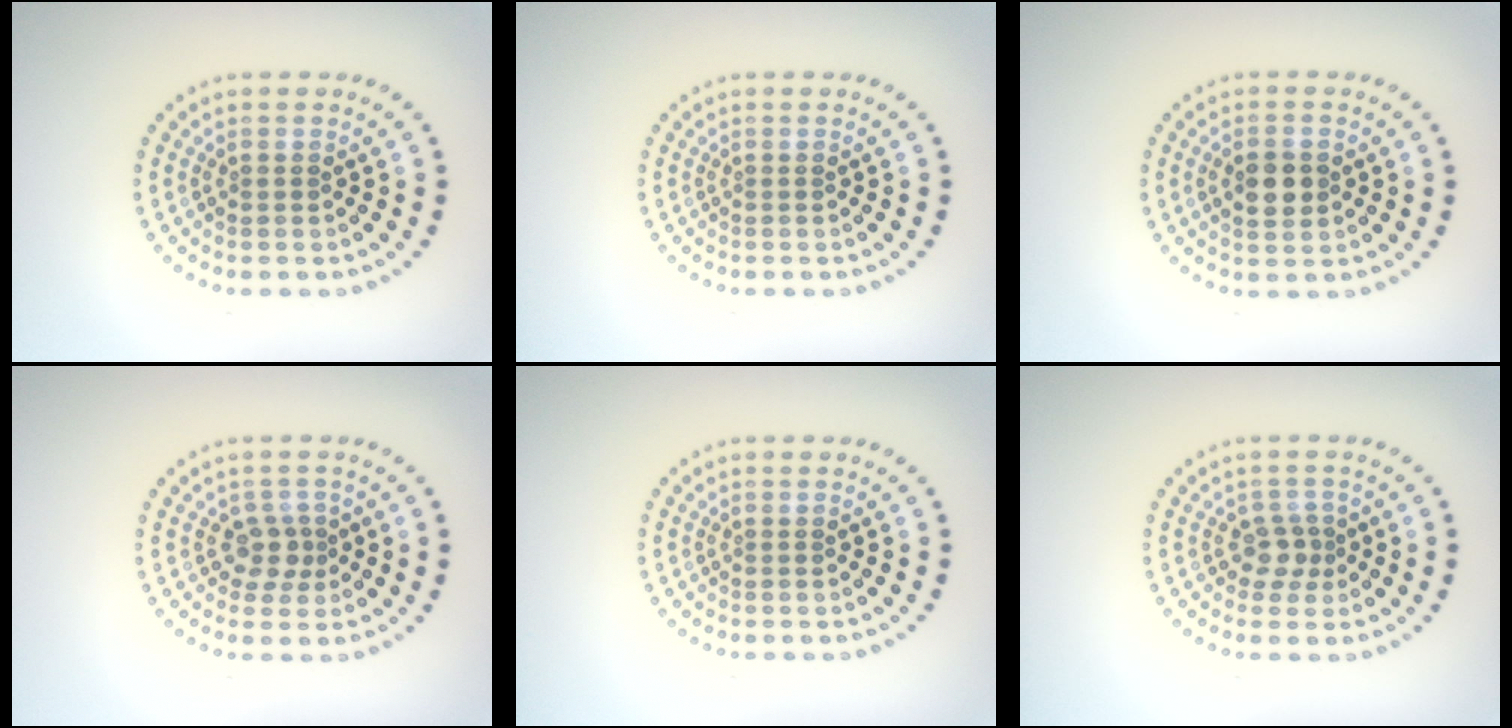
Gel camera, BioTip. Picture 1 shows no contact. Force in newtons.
{"total": 0.0}
{"total": 3.1, "press": 3.1, "slide": 0.2}
{"total": 2.0, "press": 1.6, "slide": 1.1}
{"total": 0.0}
{"total": 1.9, "press": 1.6, "slide": 1.1}